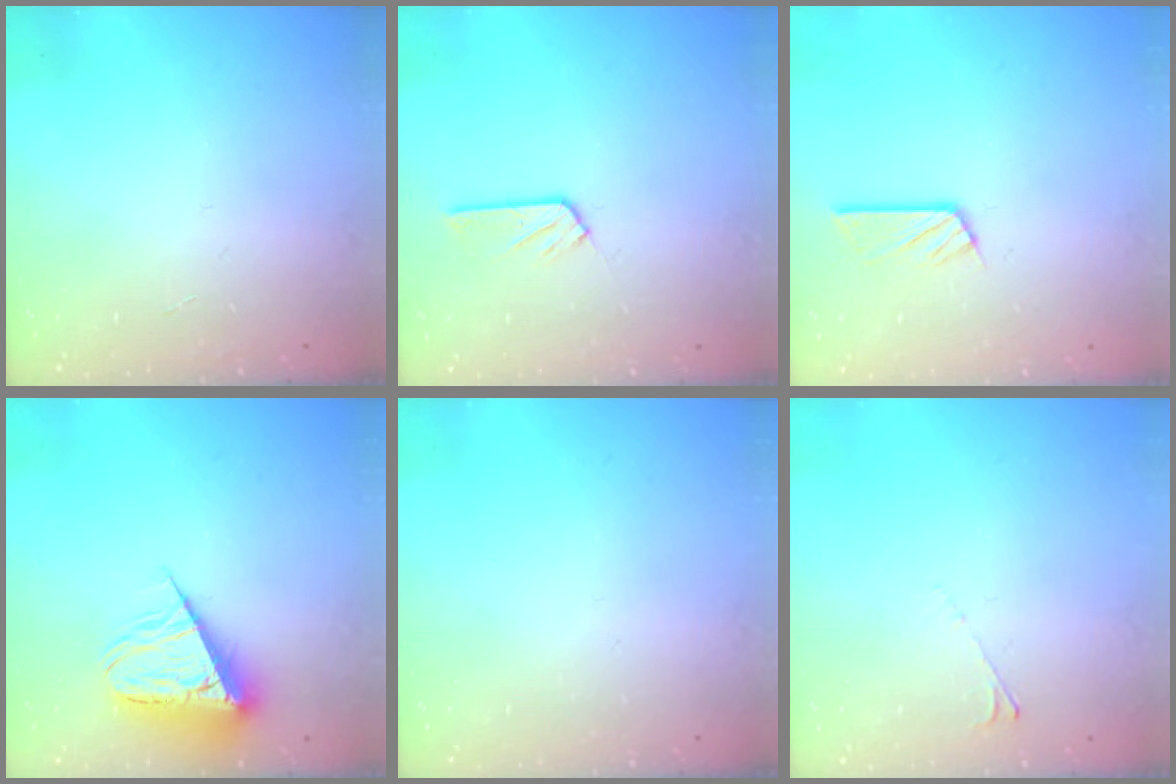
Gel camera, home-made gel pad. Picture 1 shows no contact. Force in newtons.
{"total": 5.3, "press": 5.3, "slide": 0.3}
{"total": 5.8, "press": 5.8, "slide": 0.3}
{"total": 11.8, "press": 11.8, "slide": 0.5}
{"total": 0.0}
{"total": 2.6, "press": 2.6, "slide": 0.5}